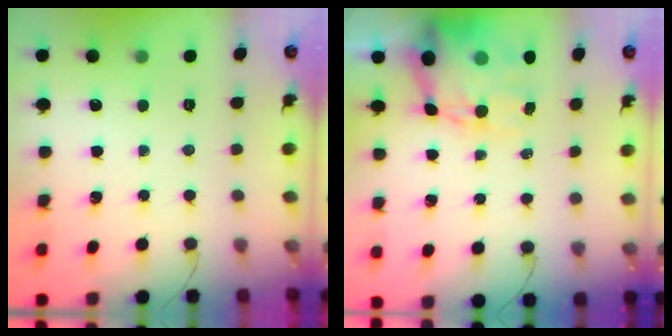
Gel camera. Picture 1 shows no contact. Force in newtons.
{"total": 15.0, "press": 14.6, "slide": 3.5}